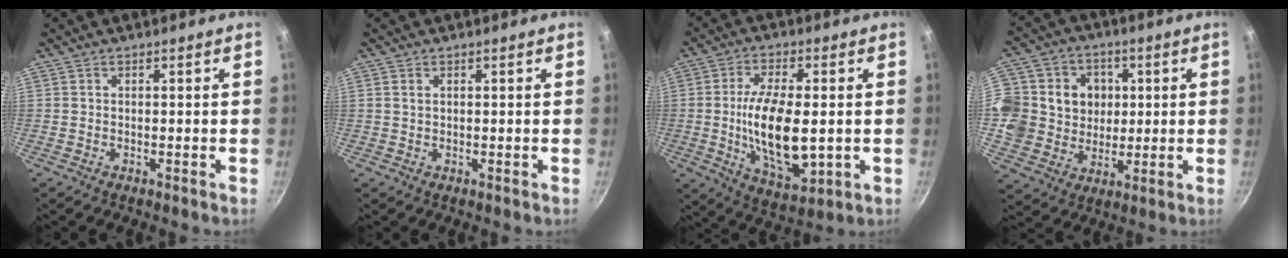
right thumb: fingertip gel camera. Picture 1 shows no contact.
{"total": 0.8, "force": [0.4, 0.5, 0.5], "torque": [-0.010, 0.002, 0.007]}
{"total": 15.7, "force": [-0.8, 7.0, 14.0], "torque": [-0.248, -0.005, -0.006]}
{"total": 16.2, "force": [2.3, 14.9, 5.8], "torque": [-0.099, 0.009, 0.034]}